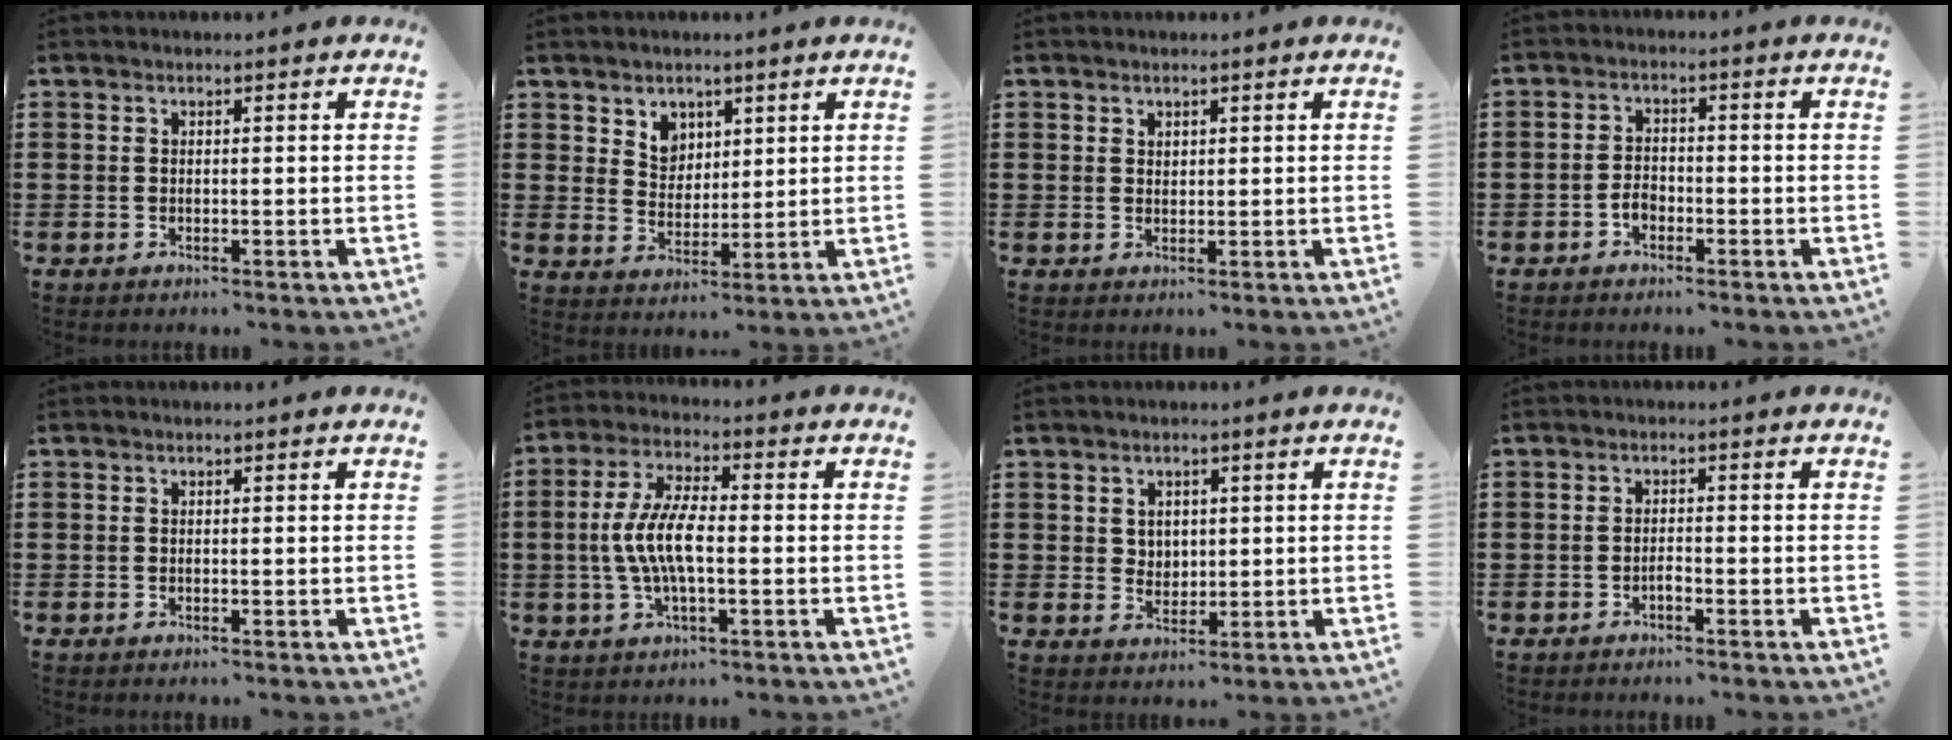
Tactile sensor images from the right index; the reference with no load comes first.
{"total": 4.5, "force": [2.8, 3.5, 0.6], "torque": [-0.023, 0.005, 0.051]}
{"total": 1.1, "force": [0.9, 0.6, 0.2], "torque": [-0.005, 0.002, 0.018]}
{"total": 2.4, "force": [-1.3, 1.5, 1.4], "torque": [-0.038, -0.001, -0.029]}
{"total": 0.0}
{"total": 7.9, "force": [-1.1, 2.7, 7.4], "torque": [-0.171, -0.010, -0.028]}
{"total": 2.5, "force": [1.2, 2.1, 0.6], "torque": [-0.020, 0.010, 0.022]}
{"total": 1.0, "force": [-0.7, 0.0, 0.8], "torque": [-0.014, -0.003, -0.012]}